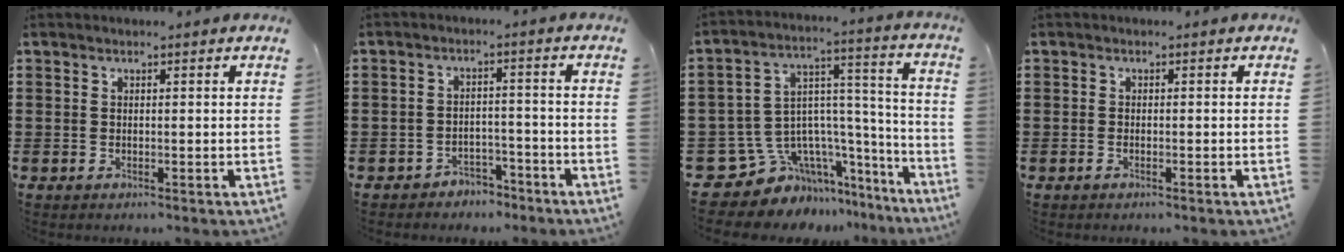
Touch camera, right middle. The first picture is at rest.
{"total": 3.2, "force": [-3.1, 0.8, -0.1], "torque": [-0.007, 0.003, -0.068]}
{"total": 9.4, "force": [-5.9, 7.0, 2.1], "torque": [-0.076, -0.009, -0.103]}
{"total": 0.6, "force": [-0.4, 0.1, 0.4], "torque": [-0.009, -0.003, -0.007]}